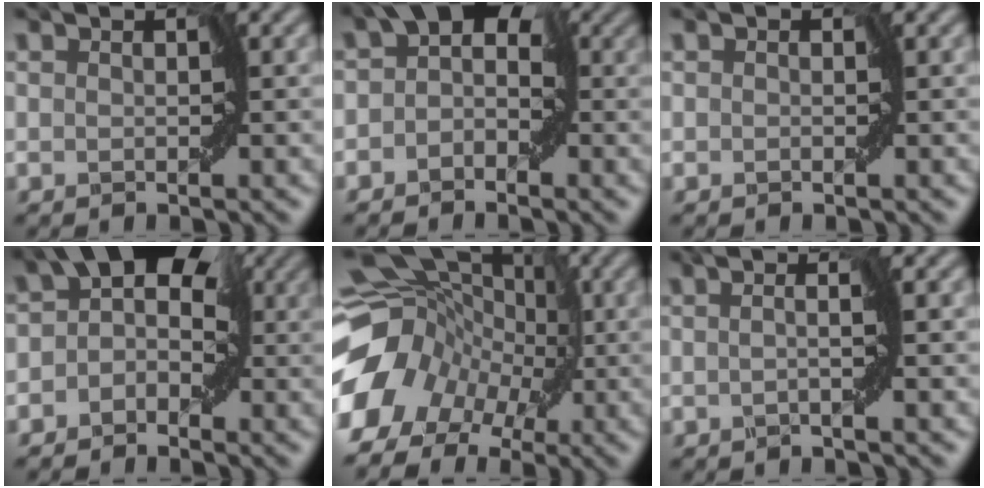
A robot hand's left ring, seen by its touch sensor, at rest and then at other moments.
{"total": 4.8, "force": [0.4, 3.4, 3.4], "torque": [-0.029, 0.012, -0.007]}
{"total": 0.0}
{"total": 6.6, "force": [1.2, 4.7, 4.5], "torque": [-0.036, 0.020, -0.001]}
{"total": 10.0, "force": [-2.2, 8.0, 5.5], "torque": [-0.099, -0.001, -0.051]}
{"total": 1.3, "force": [-0.1, -0.6, 1.1], "torque": [-0.023, 0.000, -0.007]}